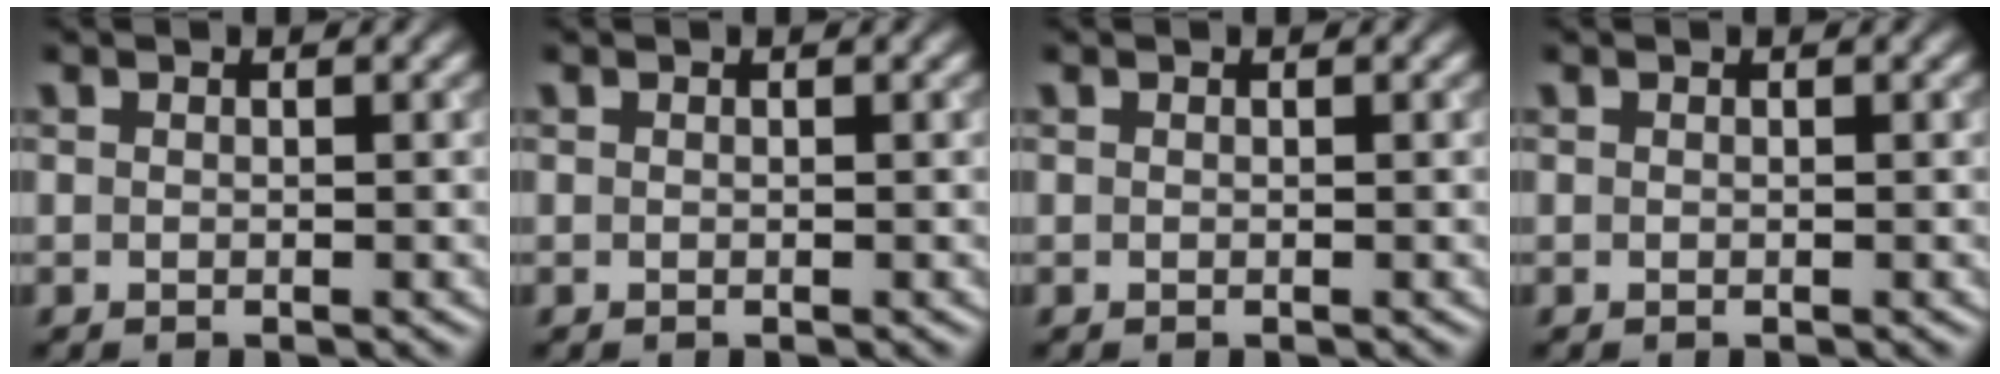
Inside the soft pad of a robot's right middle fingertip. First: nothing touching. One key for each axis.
{"total": 0.0}
{"total": 0.0}
{"total": 0.0}